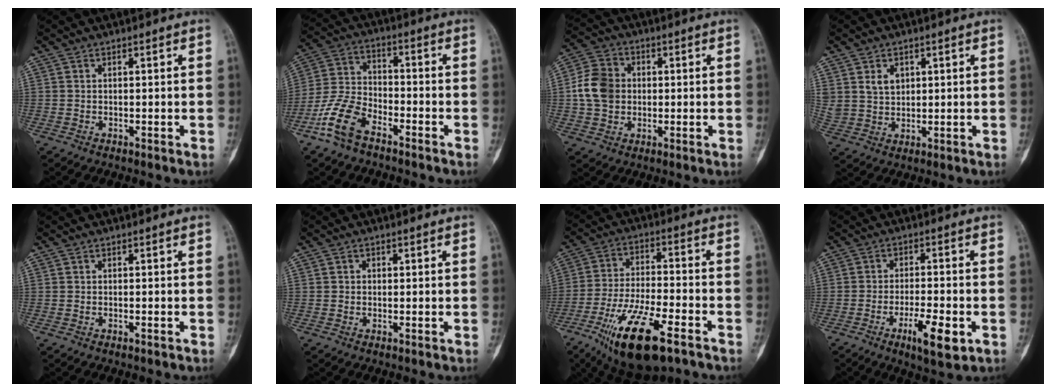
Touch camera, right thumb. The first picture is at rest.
{"total": 10.4, "force": [-6.4, 5.2, 6.3], "torque": [-0.138, 0.034, -0.134]}
{"total": 9.0, "force": [0.2, 7.4, 5.1], "torque": [-0.081, 0.014, -0.004]}
{"total": 5.5, "force": [2.2, 4.1, 2.9], "torque": [-0.042, -0.009, 0.051]}
{"total": 0.0}
{"total": 0.9, "force": [0.1, 0.8, 0.3], "torque": [0.001, 0.002, -0.001]}
{"total": 17.9, "force": [-9.7, 6.0, 13.8], "torque": [-0.260, 0.029, -0.164]}
{"total": 8.2, "force": [-3.5, 2.3, 7.1], "torque": [-0.120, 0.006, -0.053]}